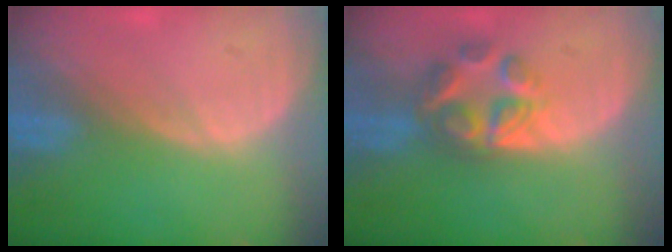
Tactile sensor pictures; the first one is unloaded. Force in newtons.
{"total": 6.8, "press": 5.8, "slide": 3.4}